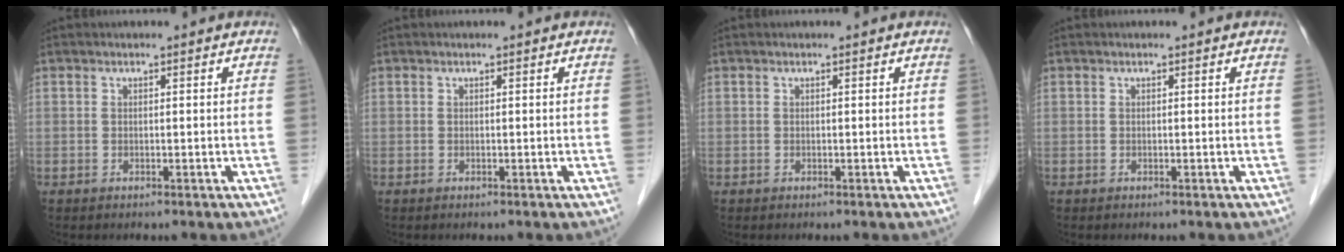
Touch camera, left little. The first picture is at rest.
{"total": 0.0}
{"total": 0.0}
{"total": 0.0}